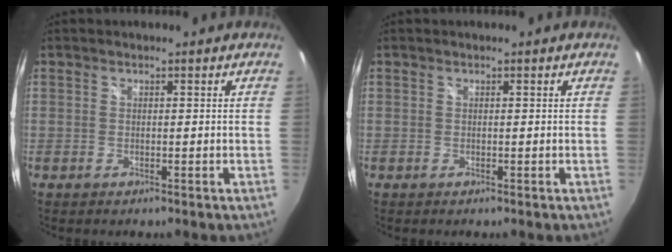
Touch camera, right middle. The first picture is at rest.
{"total": 0.0}